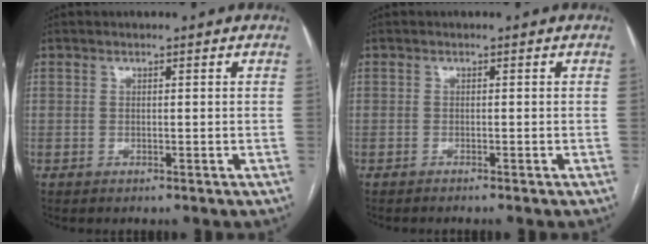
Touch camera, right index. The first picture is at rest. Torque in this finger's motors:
{"motor_torque": [-0.14, -0.13, 0.03, 0.01]}